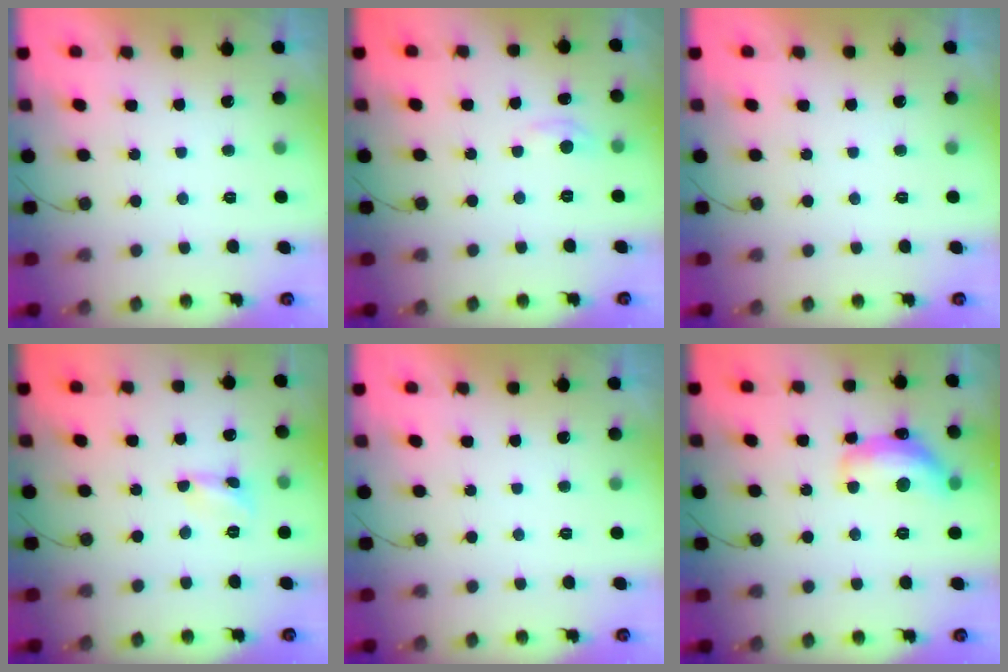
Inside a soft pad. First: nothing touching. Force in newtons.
{"total": 3.2, "press": 3.1, "slide": 0.5}
{"total": 0.0}
{"total": 1.6, "press": 1.6, "slide": 0.1}
{"total": 0.0}
{"total": 15.8, "press": 15.8, "slide": 1.0}